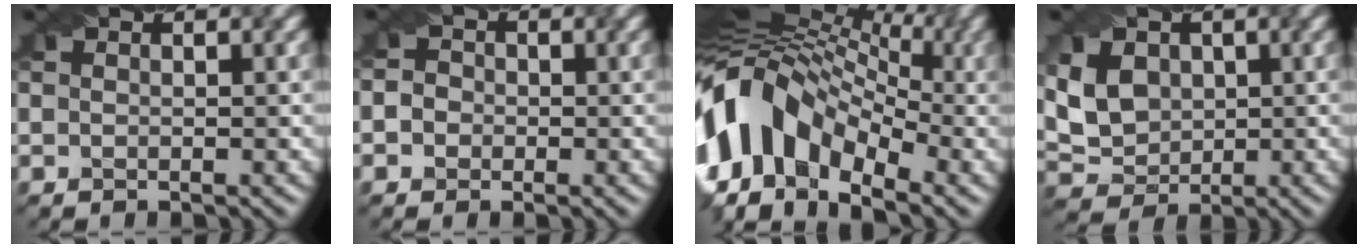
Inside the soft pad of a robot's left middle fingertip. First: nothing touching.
{"total": 2.8, "force": [0.1, 2.5, 1.3], "torque": [-0.001, 0.025, -0.026]}
{"total": 13.9, "force": [-1.6, 9.6, 10.0], "torque": [-0.202, 0.030, -0.038]}
{"total": 4.7, "force": [0.9, 3.7, 2.7], "torque": [-0.071, 0.008, 0.017]}